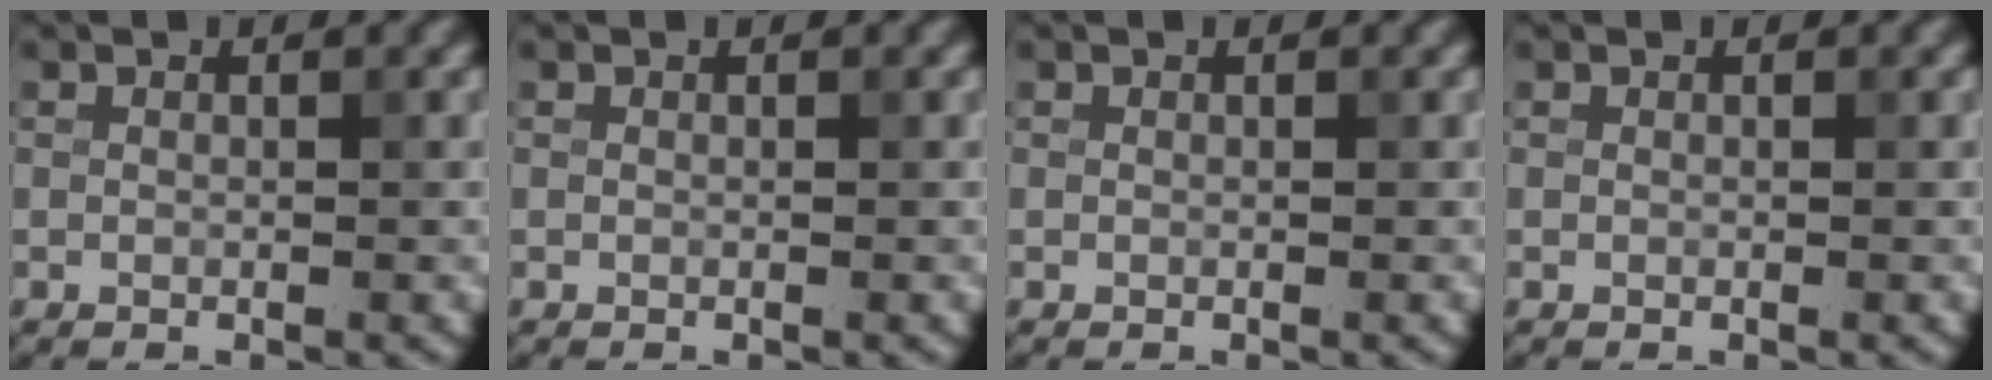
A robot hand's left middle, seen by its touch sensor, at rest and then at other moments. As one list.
[{"total": 0.0}, {"total": 0.0}, {"total": 0.0}]